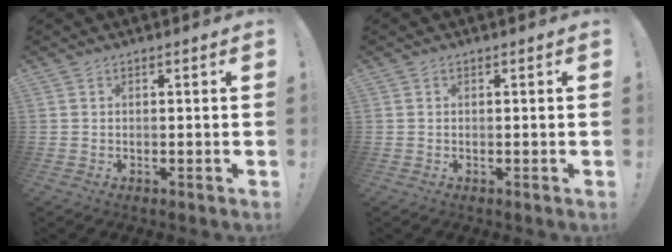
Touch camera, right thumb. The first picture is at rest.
{"total": 0.0}